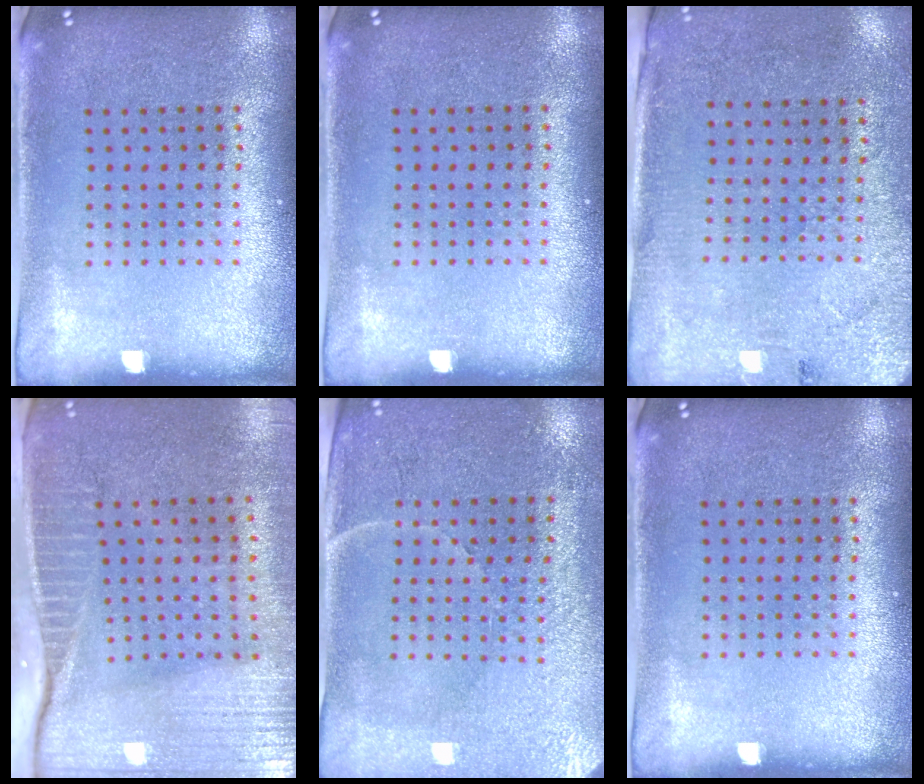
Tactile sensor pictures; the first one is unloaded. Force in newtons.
{"total": 0.0}
{"total": 2.7, "press": 2.4, "slide": 1.3}
{"total": 4.1, "press": 3.6, "slide": 1.9}
{"total": 3.4, "press": 3.2, "slide": 1.3}
{"total": 0.0}